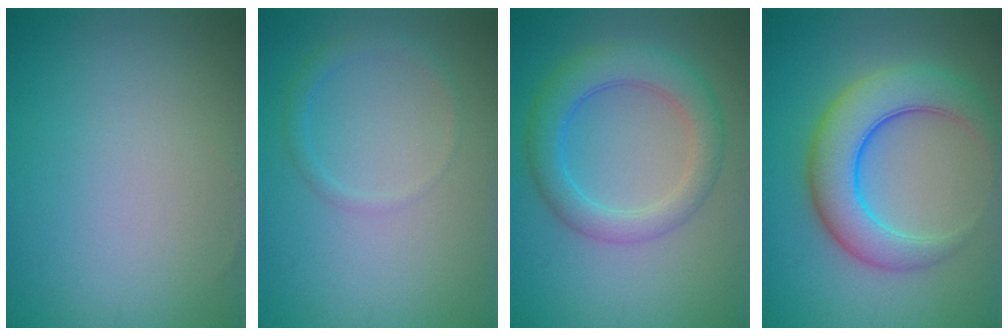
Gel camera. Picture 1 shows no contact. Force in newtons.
{"total": 1.3, "press": 1.3, "slide": 0.0}
{"total": 4.7, "press": 4.7, "slide": 0.1}
{"total": 6.8, "press": 6.8, "slide": 0.3}